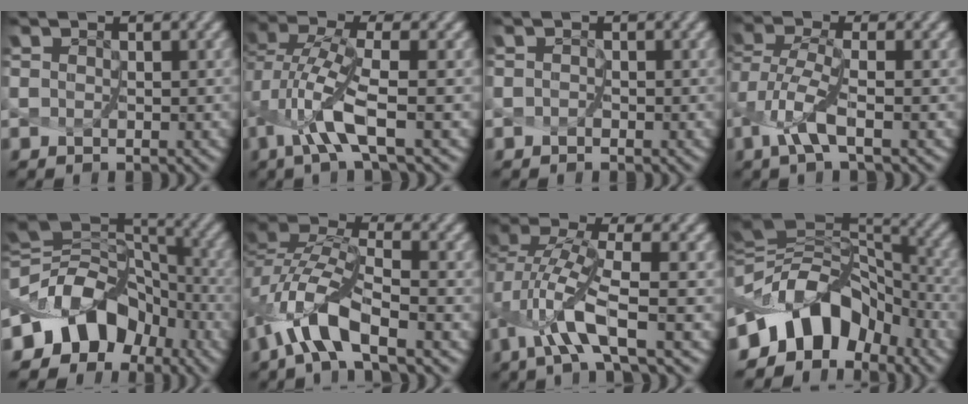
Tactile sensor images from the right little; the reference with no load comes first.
{"total": 4.8, "force": [-1.4, 0.7, 4.6], "torque": [-0.110, 0.000, -0.021]}
{"total": 0.6, "force": [-0.5, -0.1, -0.2], "torque": [0.003, -0.003, -0.005]}
{"total": 3.6, "force": [-1.4, 0.7, 3.2], "torque": [-0.082, 0.000, -0.025]}
{"total": 8.8, "force": [-4.6, 6.6, 3.6], "torque": [-0.059, 0.008, -0.092]}
{"total": 6.6, "force": [-3.8, 1.8, 5.2], "torque": [-0.115, 0.006, -0.074]}
{"total": 5.2, "force": [-2.0, 0.7, 4.7], "torque": [-0.110, 0.001, -0.035]}
{"total": 8.9, "force": [-4.7, 6.0, 4.5], "torque": [-0.066, 0.020, -0.092]}